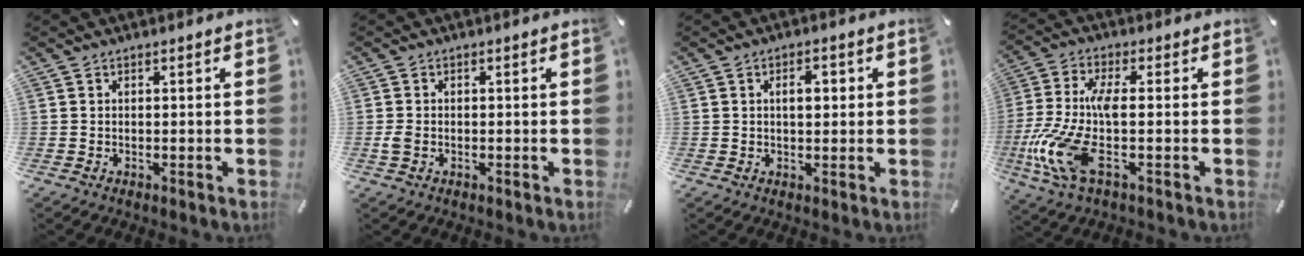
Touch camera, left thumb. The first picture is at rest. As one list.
[{"total": 1.7, "force": [-0.4, 1.2, 1.2], "torque": [-0.022, 0.002, -0.007]}, {"total": 3.9, "force": [0.7, 2.3, 3.1], "torque": [-0.041, 0.003, 0.002]}, {"total": 12.2, "force": [-2.0, 3.6, 11.4], "torque": [-0.269, -0.020, -0.047]}]